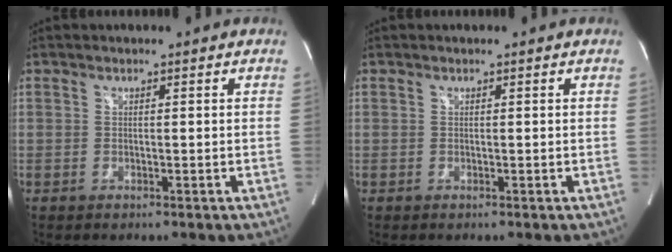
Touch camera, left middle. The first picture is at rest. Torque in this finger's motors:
{"motor_torque": [0.08, 0.09, 0.05, 0.00]}